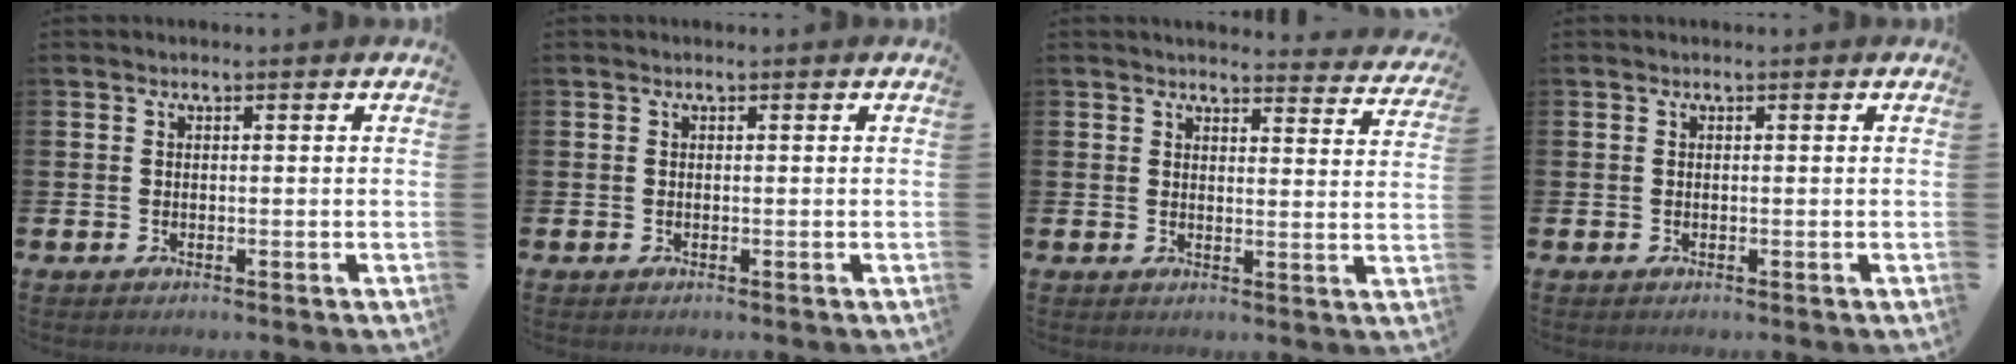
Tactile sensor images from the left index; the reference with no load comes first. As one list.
[{"total": 0.0}, {"total": 3.4, "force": [3.4, 0.4, 0.2], "torque": [-0.003, -0.028, 0.058]}, {"total": 0.0}]